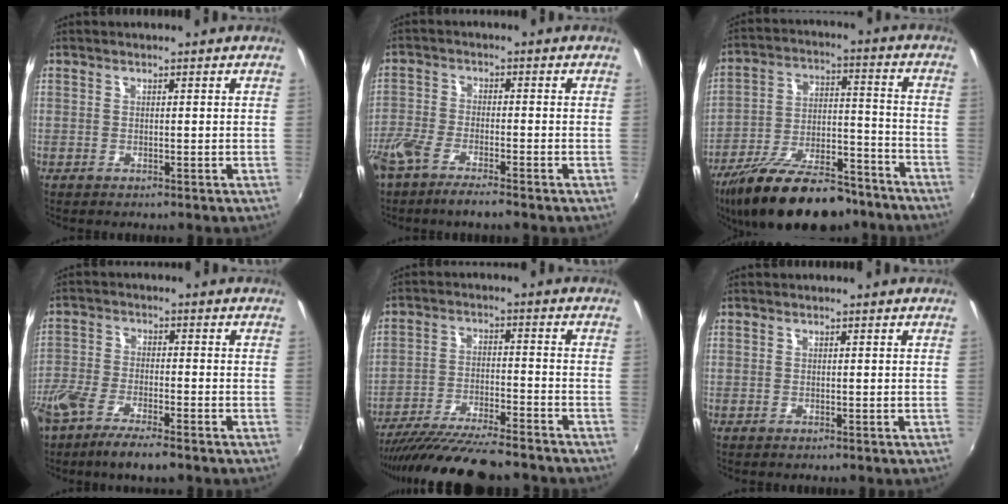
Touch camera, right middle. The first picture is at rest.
{"total": 7.1, "force": [-5.5, 1.3, 4.3], "torque": [-0.109, -0.019, -0.110]}
{"total": 22.8, "force": [-17.2, 8.6, 12.2], "torque": [-0.221, -0.009, -0.259]}
{"total": 9.3, "force": [-6.8, 2.3, 6.0], "torque": [-0.143, -0.025, -0.135]}
{"total": 17.2, "force": [-15.1, 2.3, 8.0], "torque": [-0.158, -0.033, -0.241]}
{"total": 0.0}